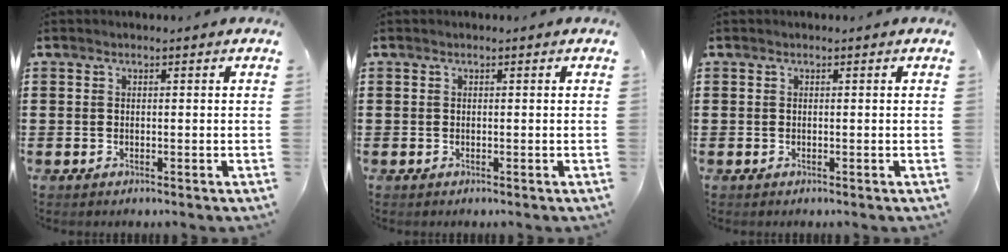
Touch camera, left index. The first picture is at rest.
{"total": 0.0}
{"total": 0.0}